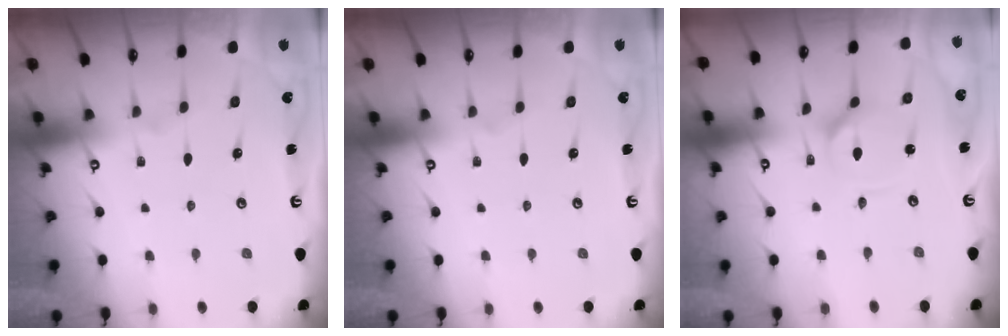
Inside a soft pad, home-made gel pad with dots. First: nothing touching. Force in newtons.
{"total": 0.0}
{"total": 3.2, "press": 3.2, "slide": 0.4}